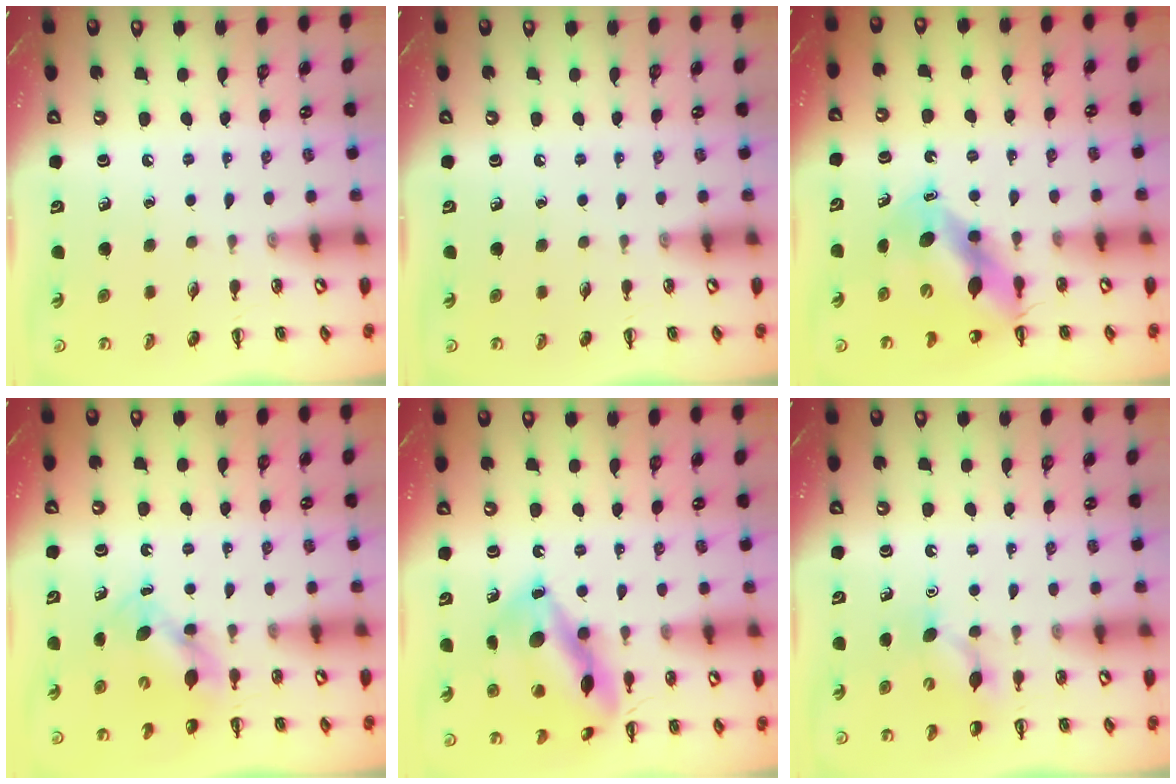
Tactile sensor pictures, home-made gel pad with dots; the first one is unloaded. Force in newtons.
{"total": 0.0}
{"total": 10.6, "press": 10.2, "slide": 2.9}
{"total": 5.6, "press": 5.6, "slide": 0.6}
{"total": 15.0, "press": 14.9, "slide": 1.3}
{"total": 5.1, "press": 5.0, "slide": 1.3}